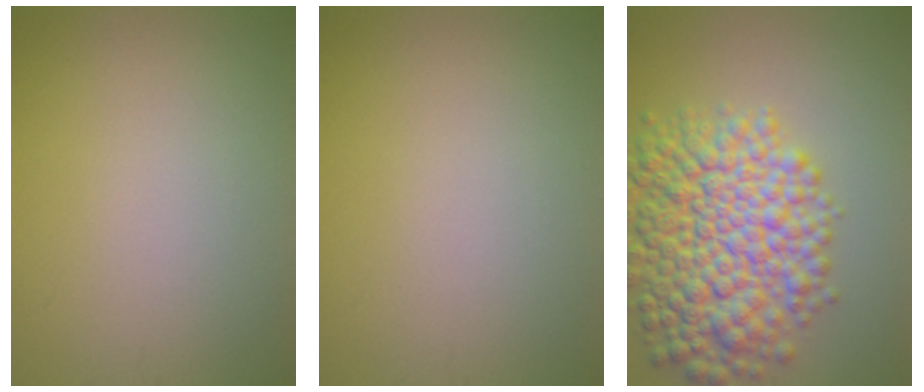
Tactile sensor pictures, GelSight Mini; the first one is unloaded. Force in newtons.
{"total": 0.0}
{"total": 9.8, "press": 9.8, "slide": 0.2}